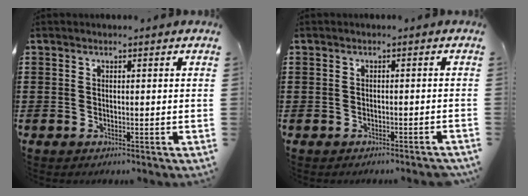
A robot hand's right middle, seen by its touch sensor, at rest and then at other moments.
{"total": 0.8, "force": [-0.8, 0.0, 0.1], "torque": [-0.003, 0.000, -0.017]}